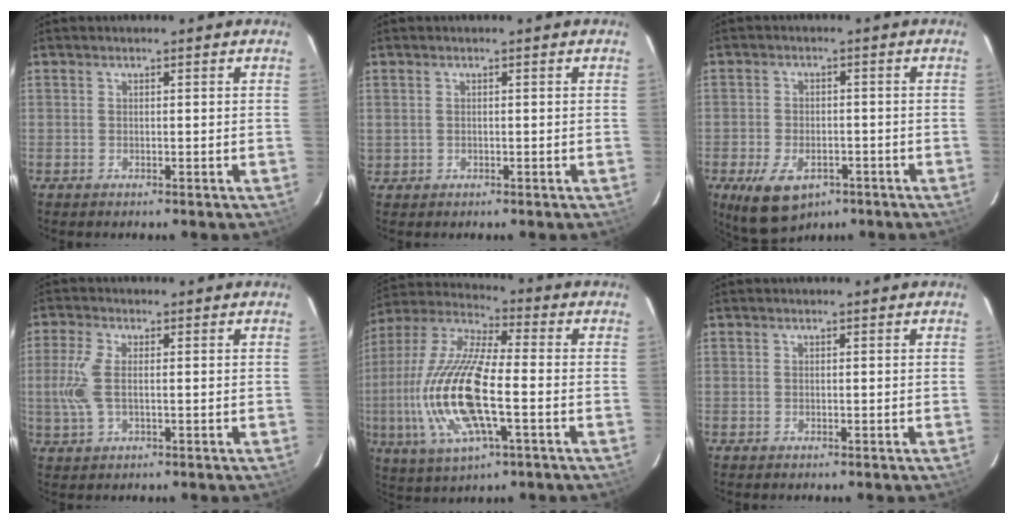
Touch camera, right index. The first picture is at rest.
{"total": 0.8, "force": [0.1, 0.7, 0.3], "torque": [-0.007, 0.002, 0.004]}
{"total": 10.0, "force": [-5.5, 5.9, 5.9], "torque": [-0.129, -0.018, -0.084]}
{"total": 6.1, "force": [0.0, 2.6, 5.5], "torque": [-0.129, 0.002, 0.003]}
{"total": 20.0, "force": [-3.8, 6.1, 18.7], "torque": [-0.394, -0.009, -0.078]}
{"total": 0.0}